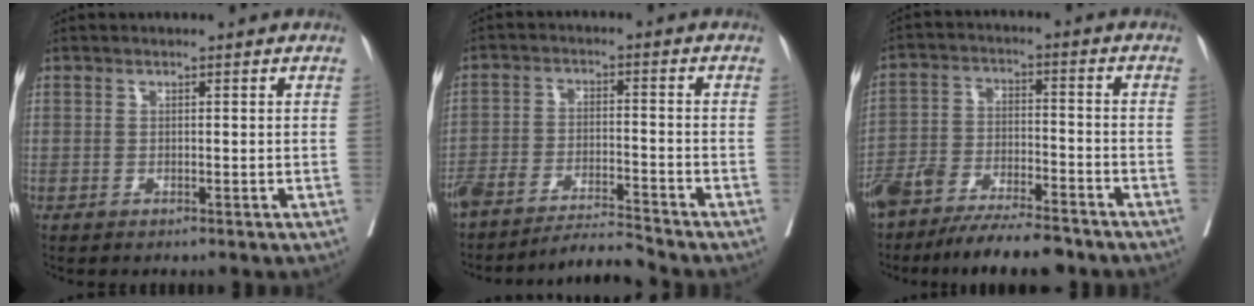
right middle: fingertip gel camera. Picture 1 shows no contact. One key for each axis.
{"total": 7.9, "fx": -7.5, "fy": -1.2, "fz": 2.0, "tx": -0.031, "ty": 0.004, "tz": -0.136}
{"total": 14.2, "fx": -12.0, "fy": 2.9, "fz": 7.1, "tx": -0.121, "ty": -0.012, "tz": -0.196}